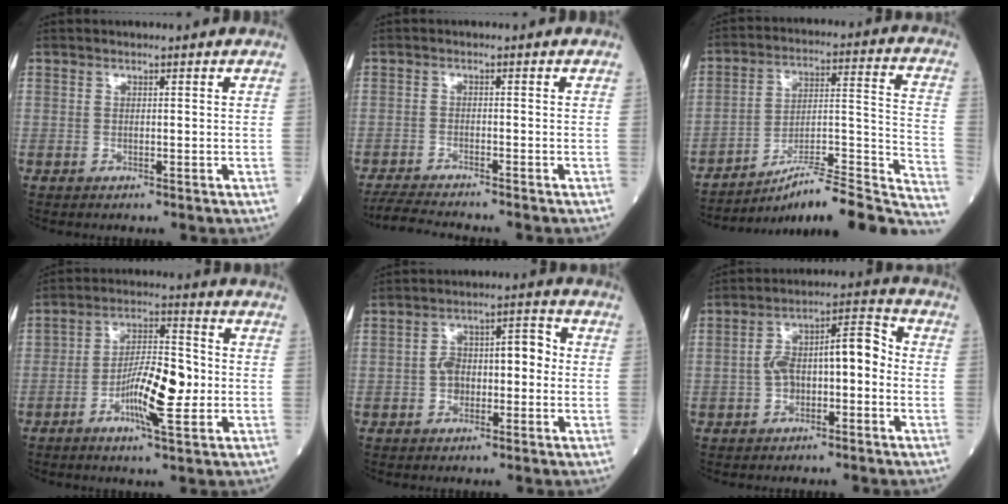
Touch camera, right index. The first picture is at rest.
{"total": 6.2, "force": [-5.7, -0.6, 2.2], "torque": [-0.034, -0.023, -0.099]}
{"total": 22.9, "force": [-20.1, 0.7, 11.1], "torque": [-0.100, 0.021, -0.294]}
{"total": 10.1, "force": [-2.4, 2.4, 9.5], "torque": [-0.172, 0.004, -0.044]}
{"total": 7.0, "force": [-0.5, 3.8, 5.9], "torque": [-0.105, 0.044, -0.010]}
{"total": 8.8, "force": [-1.2, 3.6, 7.9], "torque": [-0.142, 0.049, -0.020]}